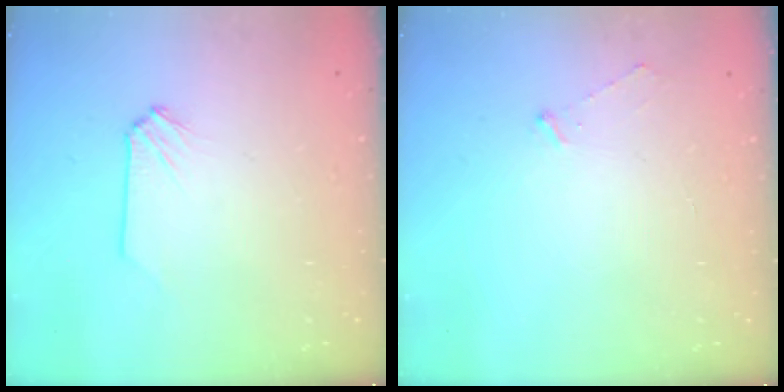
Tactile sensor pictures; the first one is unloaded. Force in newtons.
{"total": 3.5, "press": 3.4, "slide": 0.4}